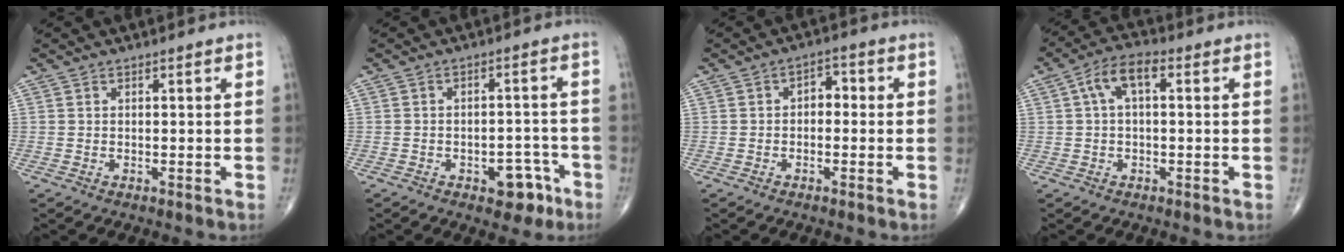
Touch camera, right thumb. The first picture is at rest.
{"total": 6.3, "force": [-3.4, 3.7, 3.9], "torque": [-0.026, 0.032, -0.040]}
{"total": 3.2, "force": [-0.3, 2.2, 2.3], "torque": [-0.013, 0.015, -0.016]}
{"total": 6.5, "force": [1.4, 3.1, 5.6], "torque": [-0.105, 0.025, 0.019]}